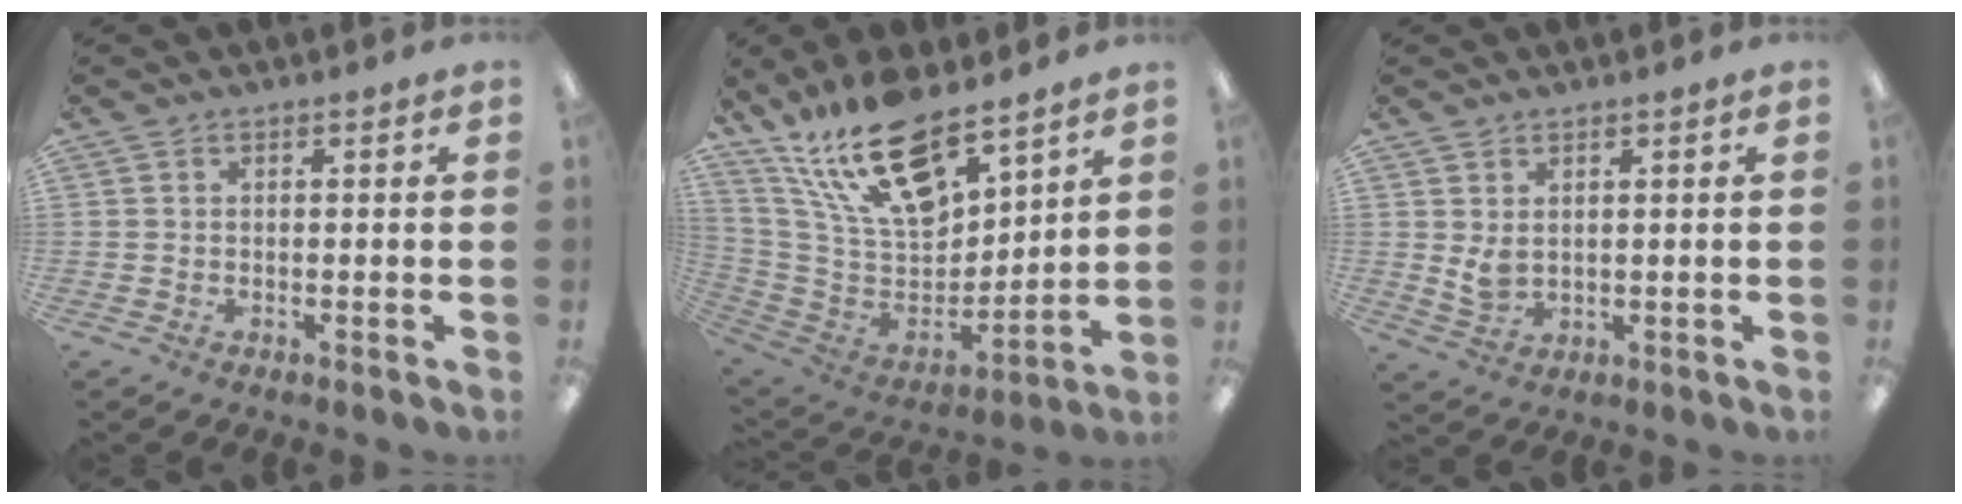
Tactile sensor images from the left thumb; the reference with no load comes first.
{"total": 22.4, "force": [15.9, 9.4, 12.8], "torque": [-0.230, -0.094, 0.284]}
{"total": 3.9, "force": [1.7, 2.3, 2.6], "torque": [-0.051, -0.008, 0.029]}